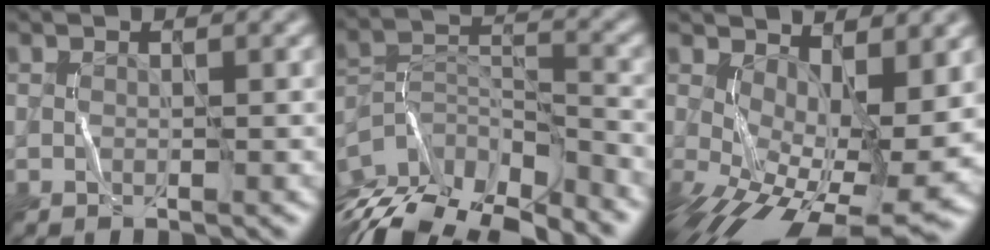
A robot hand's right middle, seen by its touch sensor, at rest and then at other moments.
{"total": 12.1, "force": [-9.9, 3.9, 5.7], "torque": [-0.121, -0.001, -0.160]}
{"total": 12.7, "force": [-0.9, 5.8, 11.3], "torque": [-0.194, -0.030, 0.004]}